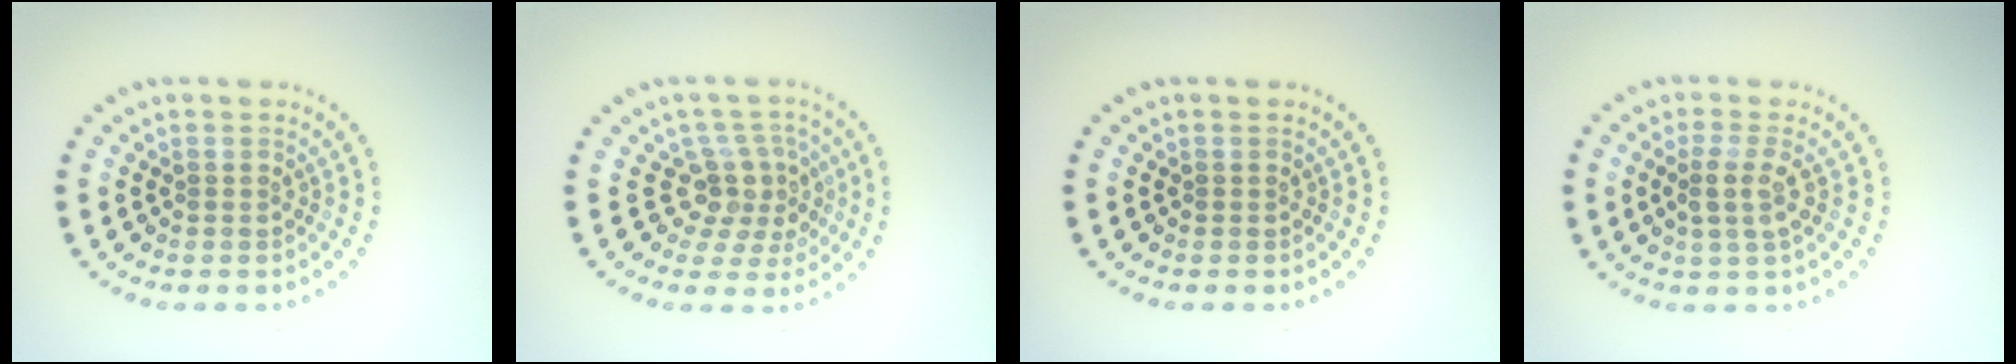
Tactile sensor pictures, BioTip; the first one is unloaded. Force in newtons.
{"total": 3.7, "press": 2.7, "slide": 2.6}
{"total": 0.0}
{"total": 2.2, "press": 1.9, "slide": 1.2}